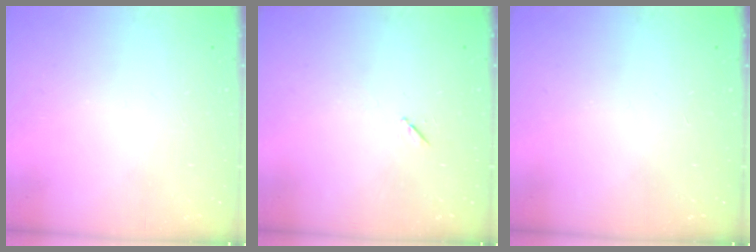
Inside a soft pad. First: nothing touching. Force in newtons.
{"total": 4.3, "press": 3.9, "slide": 1.8}
{"total": 0.0}